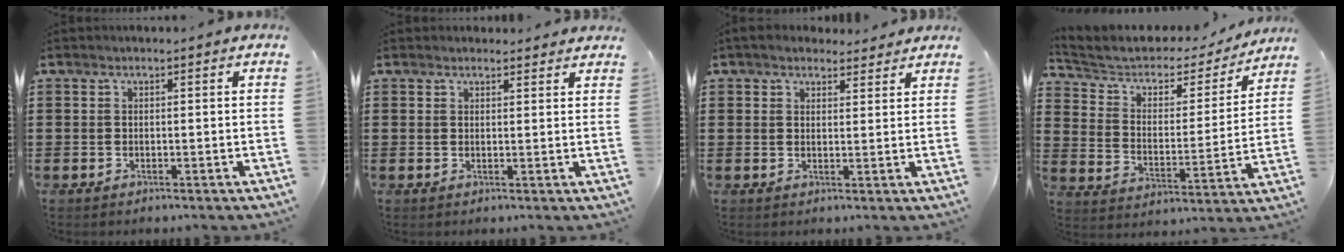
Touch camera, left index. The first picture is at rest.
{"total": 1.6, "force": [1.6, 0.4, 0.2], "torque": [-0.007, 0.003, 0.031]}
{"total": 3.3, "force": [3.0, 1.2, 0.7], "torque": [-0.021, -0.005, 0.056]}
{"total": 4.6, "force": [3.2, 2.8, 1.8], "torque": [-0.059, -0.022, 0.048]}